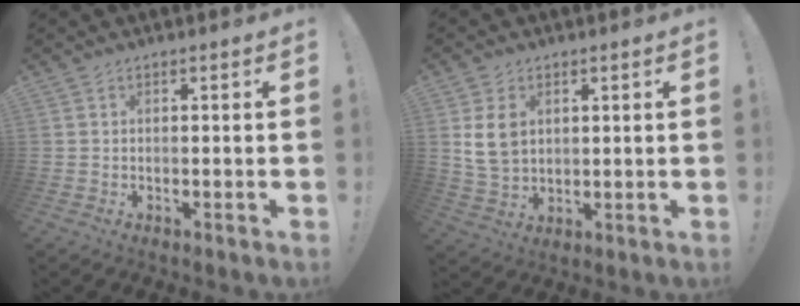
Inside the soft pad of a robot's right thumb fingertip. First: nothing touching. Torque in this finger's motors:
{"motor_torque": [0.51, 1.07, 0.53, 0.07, 0.05]}